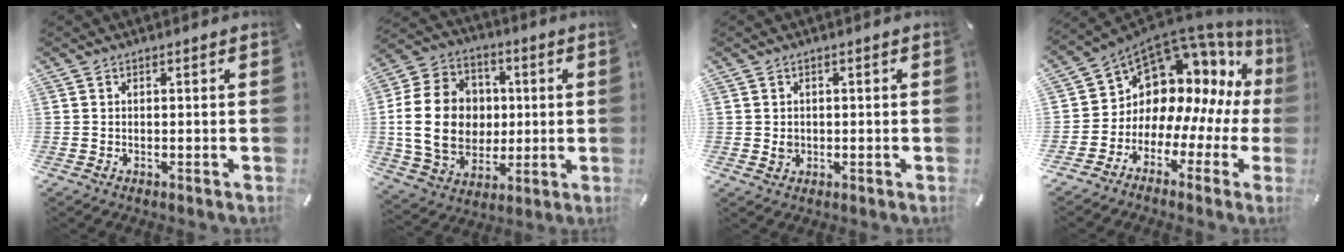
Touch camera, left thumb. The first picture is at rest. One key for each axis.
{"total": 19.3, "fx": 0.2, "fy": 16.2, "fz": 10.6, "tx": -0.224, "ty": 0.011, "tz": 0.009}
{"total": 2.3, "fx": -0.1, "fy": 2.1, "fz": 0.8, "tx": -0.010, "ty": 0.001, "tz": -0.005}
{"total": 12.0, "fx": 6.8, "fy": 8.7, "fz": 4.6, "tx": -0.087, "ty": -0.088, "tz": 0.133}